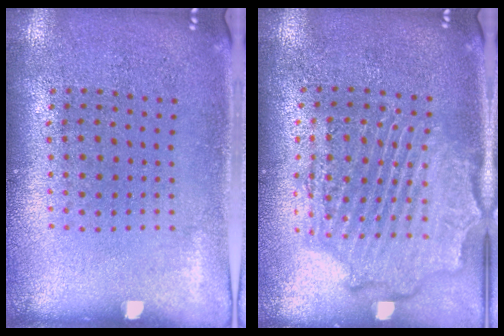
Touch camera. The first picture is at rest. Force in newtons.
{"total": 2.2, "press": 2.1, "slide": 0.5}